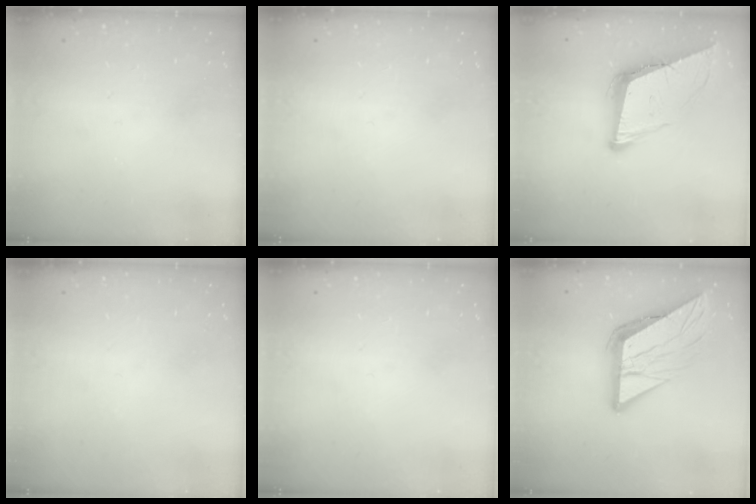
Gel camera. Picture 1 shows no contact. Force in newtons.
{"total": 0.0}
{"total": 10.9, "press": 10.3, "slide": 3.6}
{"total": 0.0}
{"total": 0.0}
{"total": 15.9, "press": 15.9, "slide": 1.6}